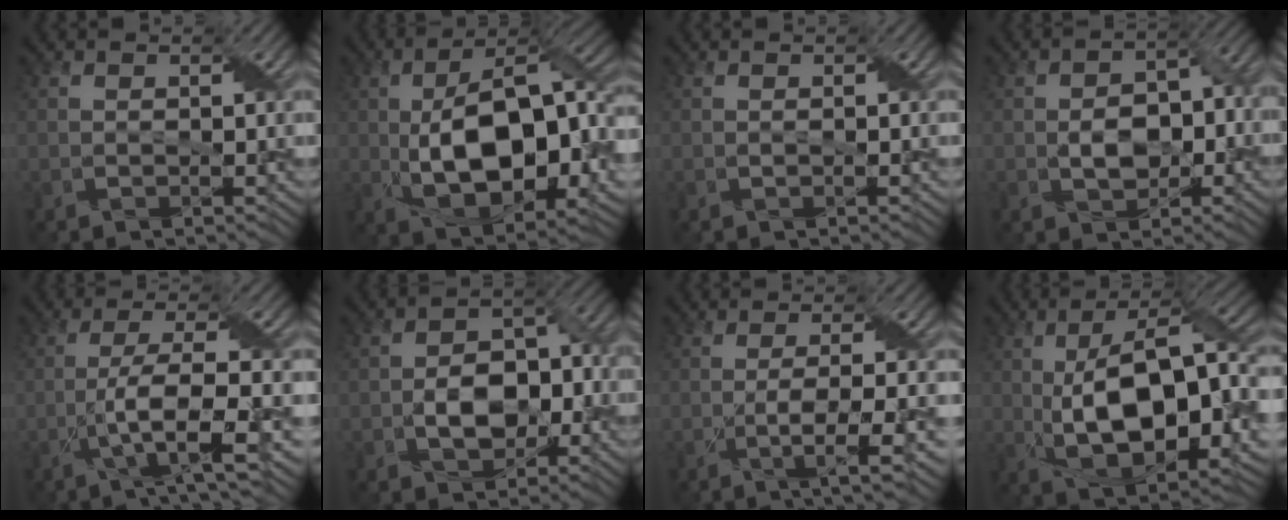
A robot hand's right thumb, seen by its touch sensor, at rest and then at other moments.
{"total": 16.1, "force": [-1.6, 8.4, 13.6], "torque": [-0.227, 0.003, -0.032]}
{"total": 0.0}
{"total": 6.0, "force": [-1.2, 3.8, 4.5], "torque": [-0.070, 0.002, -0.024]}
{"total": 8.3, "force": [-2.4, 1.4, 7.8], "torque": [-0.146, 0.010, -0.045]}
{"total": 7.5, "force": [-2.1, 4.8, 5.4], "torque": [-0.082, 0.004, -0.041]}
{"total": 5.4, "force": [-1.8, 0.6, 5.1], "torque": [-0.092, 0.008, -0.035]}
{"total": 16.4, "force": [-0.5, 7.5, 14.6], "torque": [-0.246, 0.012, -0.014]}